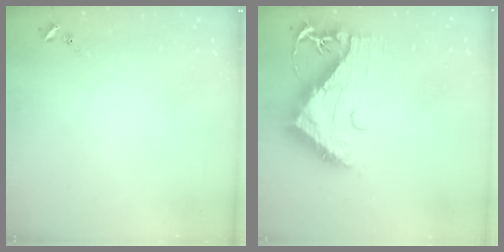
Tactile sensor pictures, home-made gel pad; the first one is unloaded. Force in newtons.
{"total": 14.0, "press": 14.0, "slide": 1.3}